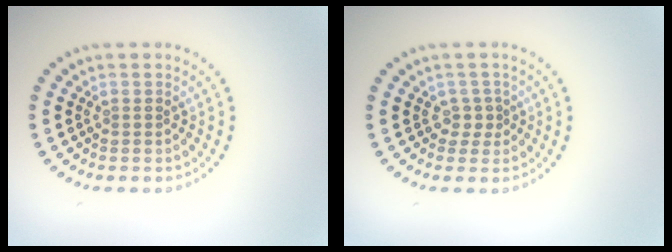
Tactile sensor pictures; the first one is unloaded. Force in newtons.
{"total": 1.3, "press": 0.9, "slide": 0.9}